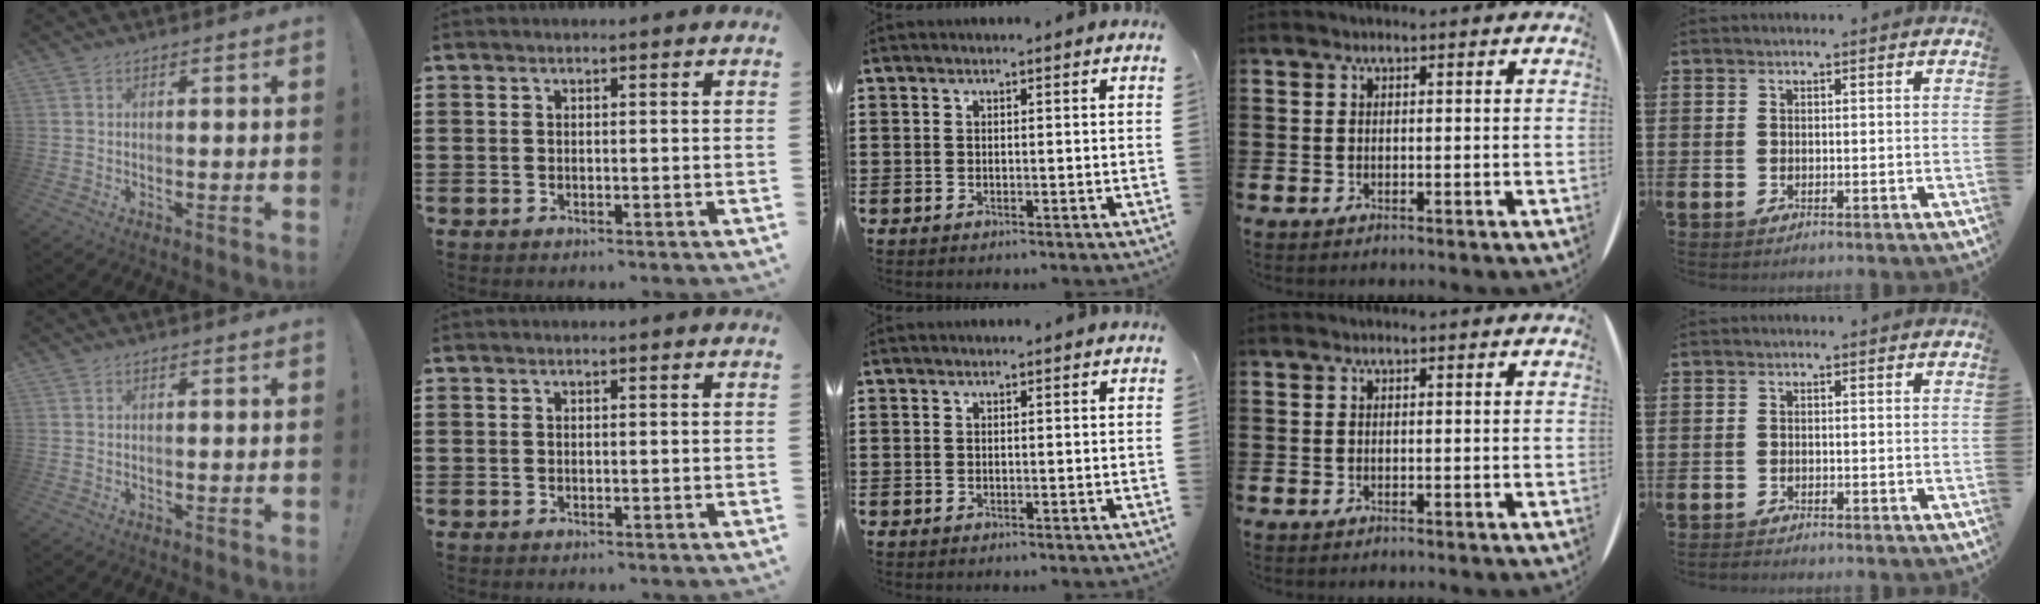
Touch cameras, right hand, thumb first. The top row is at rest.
{"little": {"total": 0.6, "force": [-0.6, 0.1, 0.0], "torque": [-0.003, -0.003, -0.013]}}